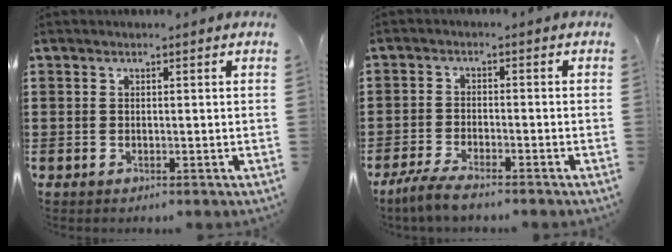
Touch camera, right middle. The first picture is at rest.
{"total": 3.8, "force": [-3.3, 0.5, 1.7], "torque": [-0.043, -0.003, -0.067]}